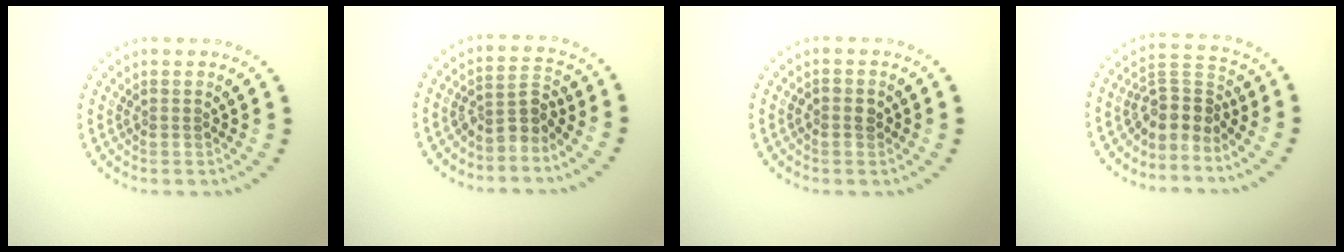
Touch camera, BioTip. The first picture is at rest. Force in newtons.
{"total": 2.7, "press": 2.0, "slide": 1.8}
{"total": 1.4, "press": 1.3, "slide": 0.2}
{"total": 3.3, "press": 2.4, "slide": 2.3}